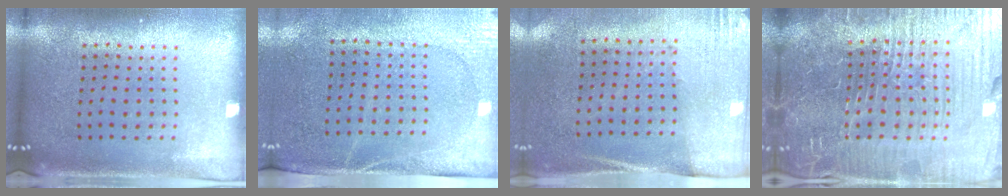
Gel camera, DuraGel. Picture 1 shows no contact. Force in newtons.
{"total": 2.7, "press": 2.3, "slide": 1.5}
{"total": 2.7, "press": 2.4, "slide": 1.3}
{"total": 7.6, "press": 6.7, "slide": 3.5}